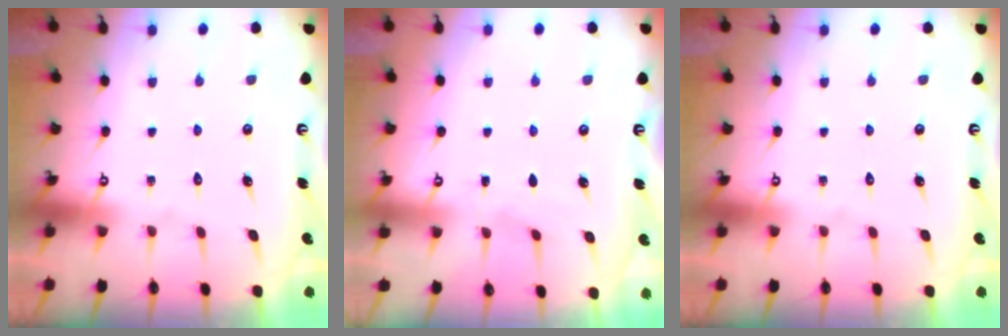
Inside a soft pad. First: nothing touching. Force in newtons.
{"total": 2.4, "press": 2.4, "slide": 0.2}
{"total": 0.0}